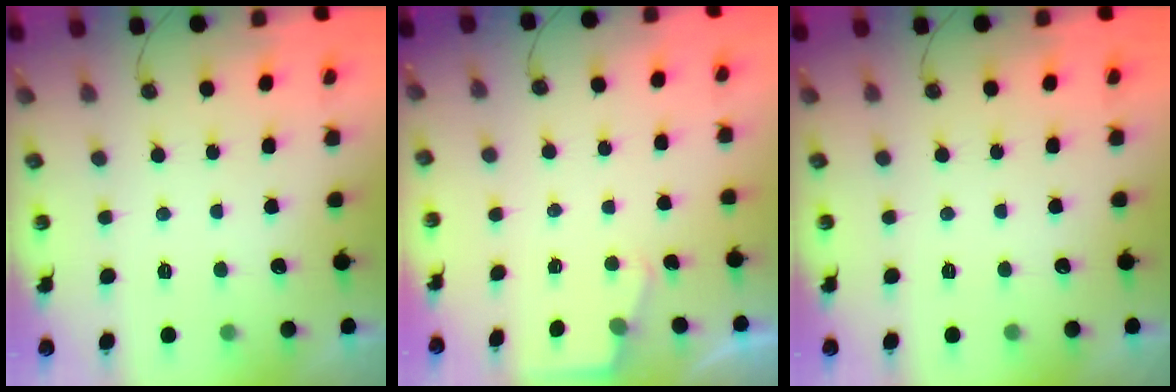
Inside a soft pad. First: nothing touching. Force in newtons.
{"total": 2.1, "press": 2.1, "slide": 0.3}
{"total": 0.0}